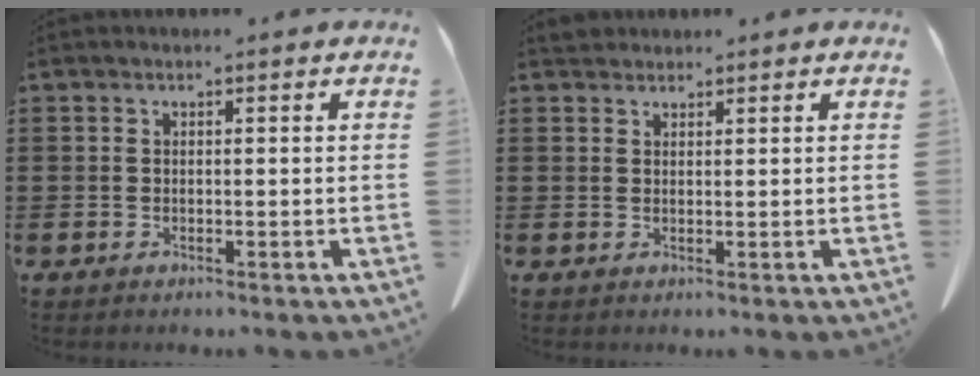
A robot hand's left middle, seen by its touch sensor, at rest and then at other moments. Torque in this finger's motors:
{"motor_torque": [0.43, 0.28, 0.02, 0.00]}